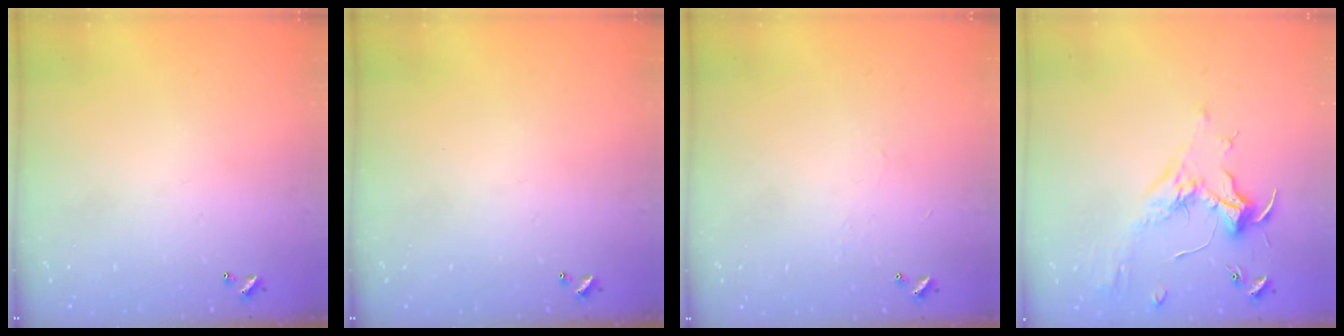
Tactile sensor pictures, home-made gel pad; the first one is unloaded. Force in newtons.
{"total": 0.0}
{"total": 2.3, "press": 2.3, "slide": 0.4}
{"total": 2.0, "press": 1.9, "slide": 0.7}